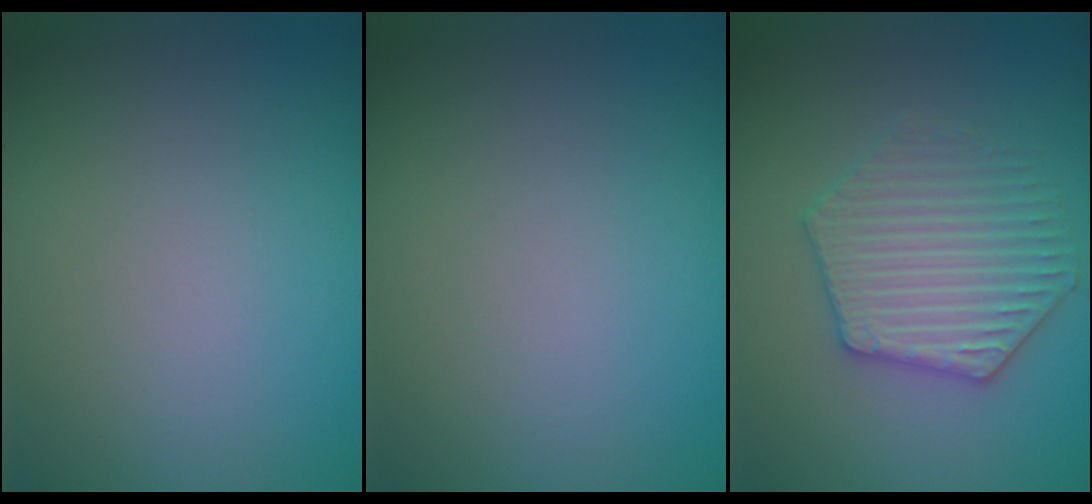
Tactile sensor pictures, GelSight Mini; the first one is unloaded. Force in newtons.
{"total": 0.0}
{"total": 3.8, "press": 3.8, "slide": 0.7}